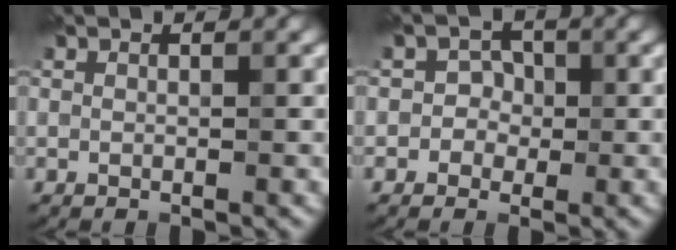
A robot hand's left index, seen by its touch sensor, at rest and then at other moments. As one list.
[{"total": 2.1, "force": [-0.4, 2.0, 0.4], "torque": [0.022, 0.008, -0.018]}]